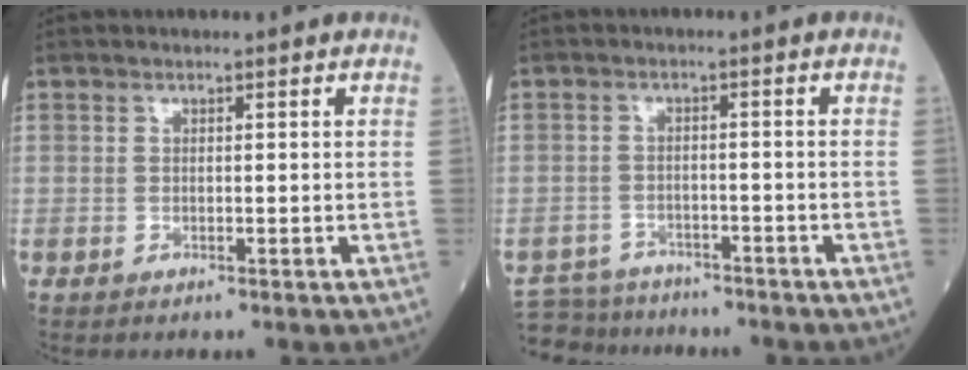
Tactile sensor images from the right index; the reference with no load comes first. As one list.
[{"total": 9.2, "force": [-8.2, 3.7, 1.6], "torque": [-0.039, 0.009, -0.124]}]